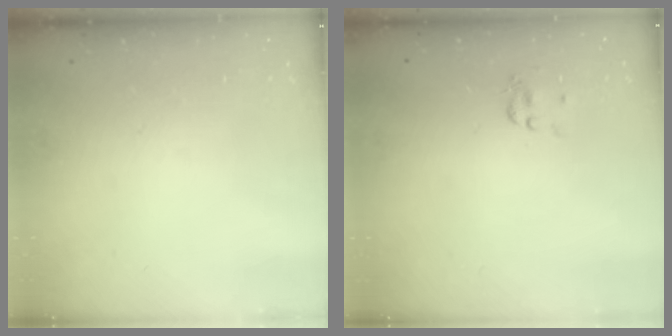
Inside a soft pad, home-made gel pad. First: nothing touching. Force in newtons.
{"total": 1.8, "press": 1.7, "slide": 0.7}